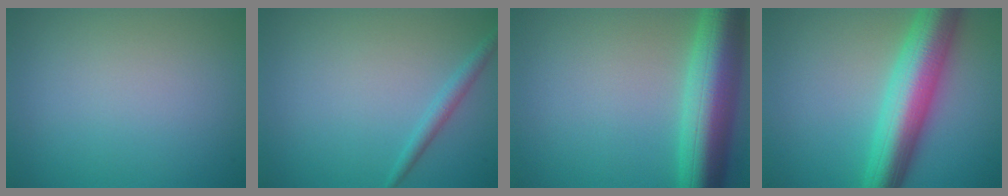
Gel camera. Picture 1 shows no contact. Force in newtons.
{"total": 1.4, "press": 1.4, "slide": 0.1}
{"total": 9.4, "press": 9.4, "slide": 0.2}
{"total": 8.6, "press": 8.5, "slide": 0.3}